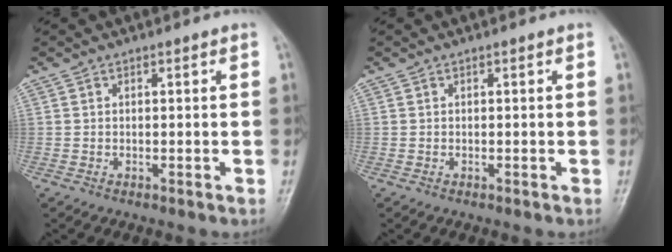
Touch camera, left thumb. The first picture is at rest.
{"total": 0.0}